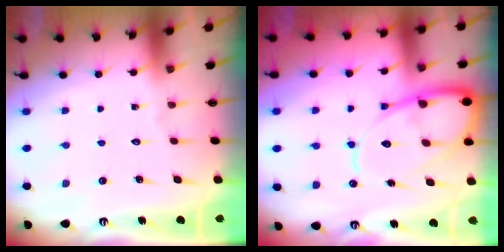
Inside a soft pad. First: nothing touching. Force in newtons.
{"total": 14.8, "press": 14.7, "slide": 1.5}